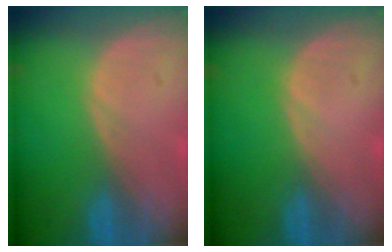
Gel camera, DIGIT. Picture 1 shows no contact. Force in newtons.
{"total": 0.0}